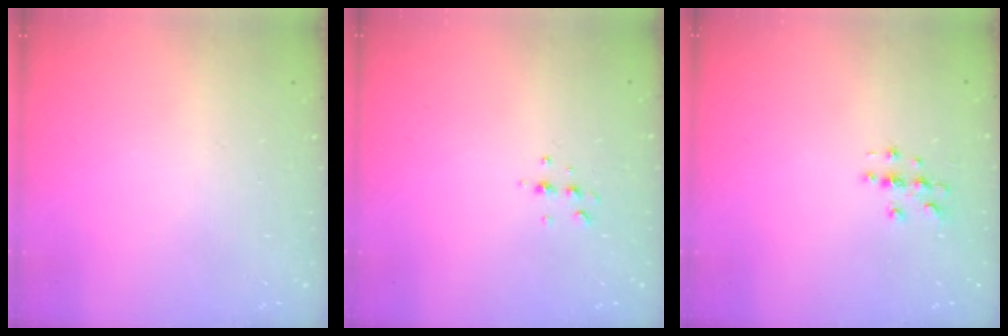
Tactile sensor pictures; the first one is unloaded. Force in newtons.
{"total": 4.7, "press": 4.6, "slide": 0.6}
{"total": 2.7, "press": 2.7, "slide": 0.3}